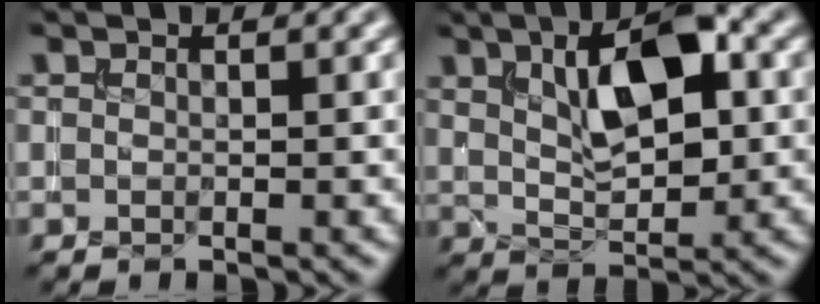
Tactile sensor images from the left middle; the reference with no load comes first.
{"total": 7.3, "force": [2.2, 3.0, 6.2], "torque": [-0.107, 0.008, 0.037]}